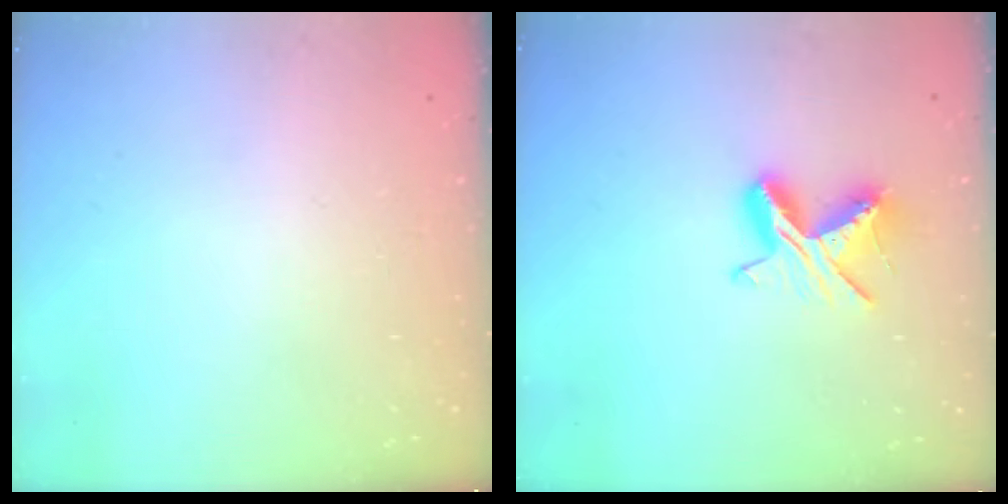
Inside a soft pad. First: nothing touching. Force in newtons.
{"total": 8.4, "press": 8.4, "slide": 0.2}